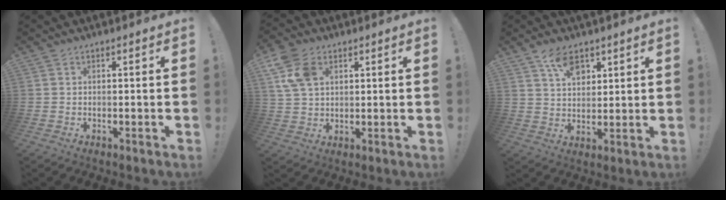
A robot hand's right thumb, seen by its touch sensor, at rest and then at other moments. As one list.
[{"total": 10.5, "force": [4.1, 7.2, 6.4], "torque": [-0.121, 0.000, 0.081]}, {"total": 8.2, "force": [5.1, 4.3, 4.7], "torque": [-0.078, -0.022, 0.093]}]